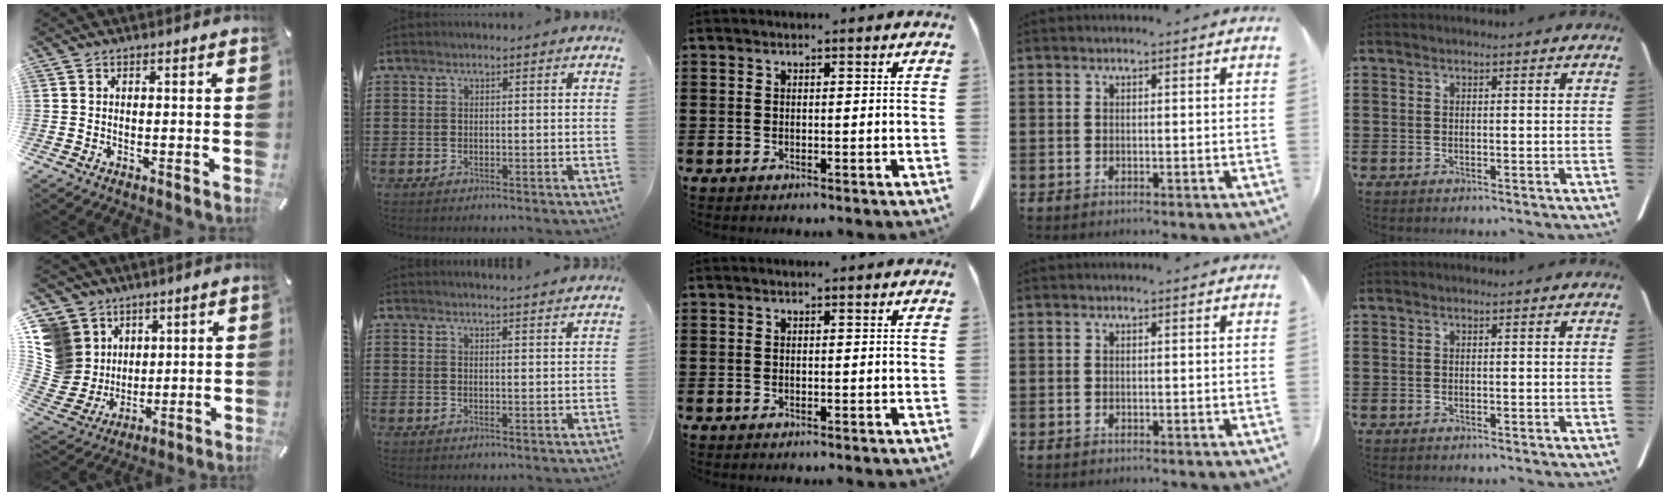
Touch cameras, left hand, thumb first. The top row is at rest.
{"thumb": {"total": 15.3, "force": [3.9, 13.9, 4.9], "torque": [-0.118, -0.024, 0.085]}, "index": {"total": 2.1, "force": [2.1, -0.4, 0.2], "torque": [-0.008, -0.006, 0.040]}}